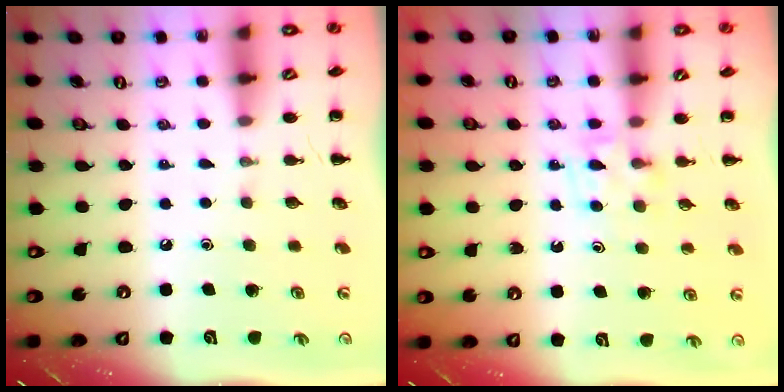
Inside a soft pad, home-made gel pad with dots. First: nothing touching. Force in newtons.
{"total": 6.2, "press": 6.0, "slide": 1.4}